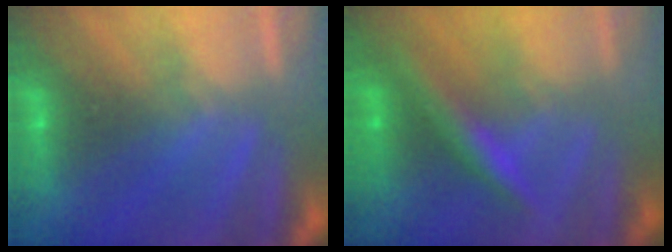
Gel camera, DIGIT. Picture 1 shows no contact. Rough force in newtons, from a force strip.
{"total": 2.4}